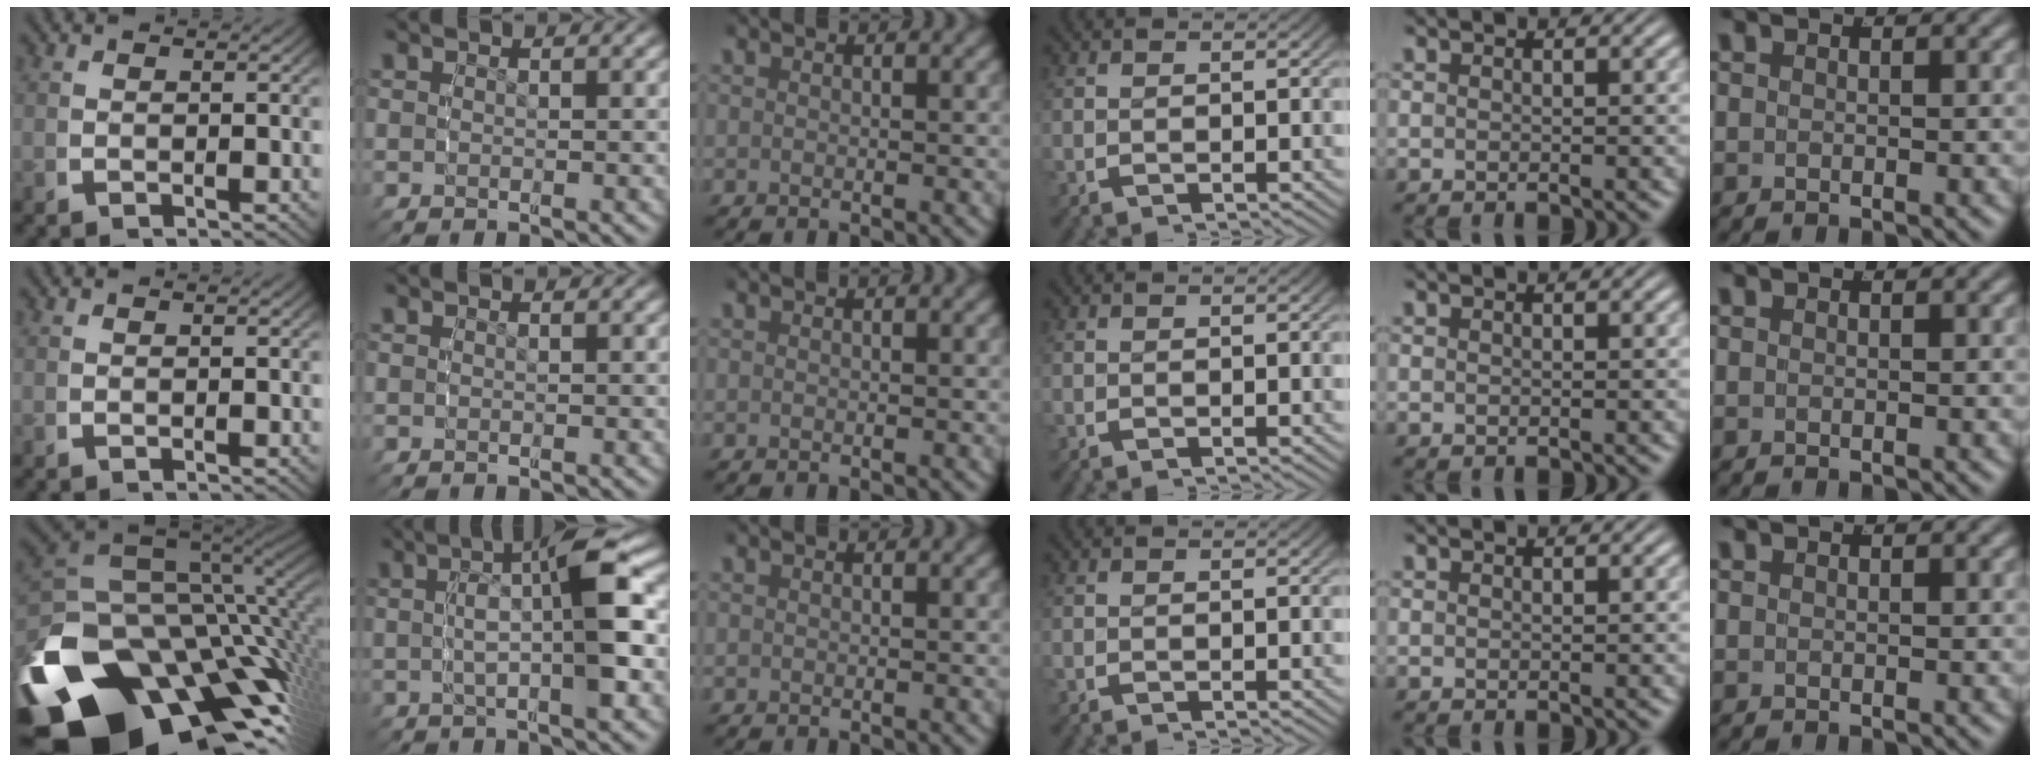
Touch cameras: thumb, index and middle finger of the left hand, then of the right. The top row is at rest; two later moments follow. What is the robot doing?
{"motion": "grasp_and_lifting", "object": "ethernet cable"}